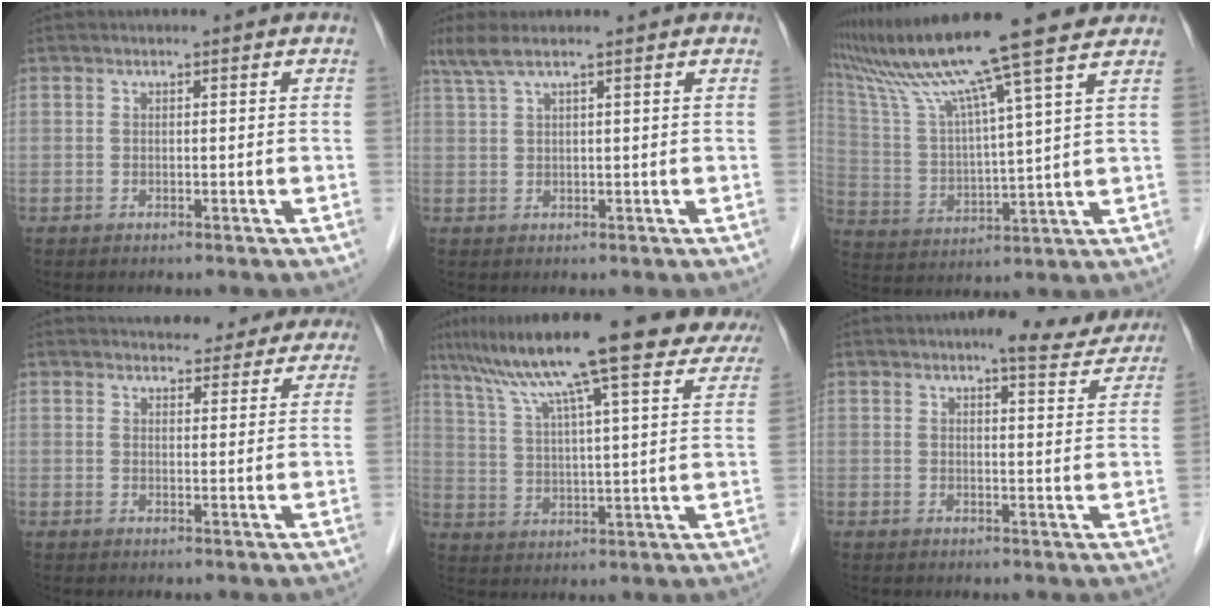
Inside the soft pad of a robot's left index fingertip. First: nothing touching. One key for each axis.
{"total": 4.3, "fx": 3.3, "fy": -0.3, "fz": 2.7, "tx": -0.065, "ty": 0.029, "tz": 0.069}
{"total": 16.6, "fx": 13.6, "fy": -1.9, "fz": 9.4, "tx": -0.173, "ty": 0.006, "tz": 0.222}
{"total": 15.1, "fx": 13.8, "fy": 4.8, "fz": 3.9, "tx": -0.028, "ty": 0.016, "tz": 0.159}
{"total": 26.9, "fx": 22.0, "fy": 2.9, "fz": 15.1, "tx": -0.246, "ty": 0.009, "tz": 0.297}
{"total": 8.4, "fx": 7.5, "fy": 1.7, "fz": 3.4, "tx": -0.036, "ty": -0.001, "tz": 0.075}